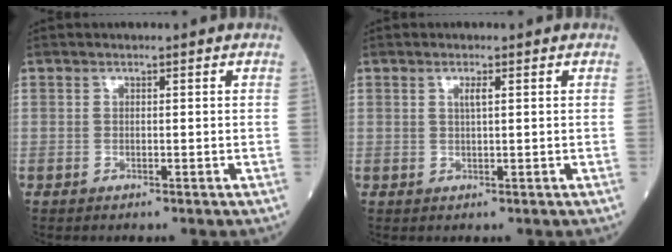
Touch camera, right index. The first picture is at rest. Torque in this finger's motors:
{"motor_torque": [0.04, 0.06, -0.01, 0.03]}